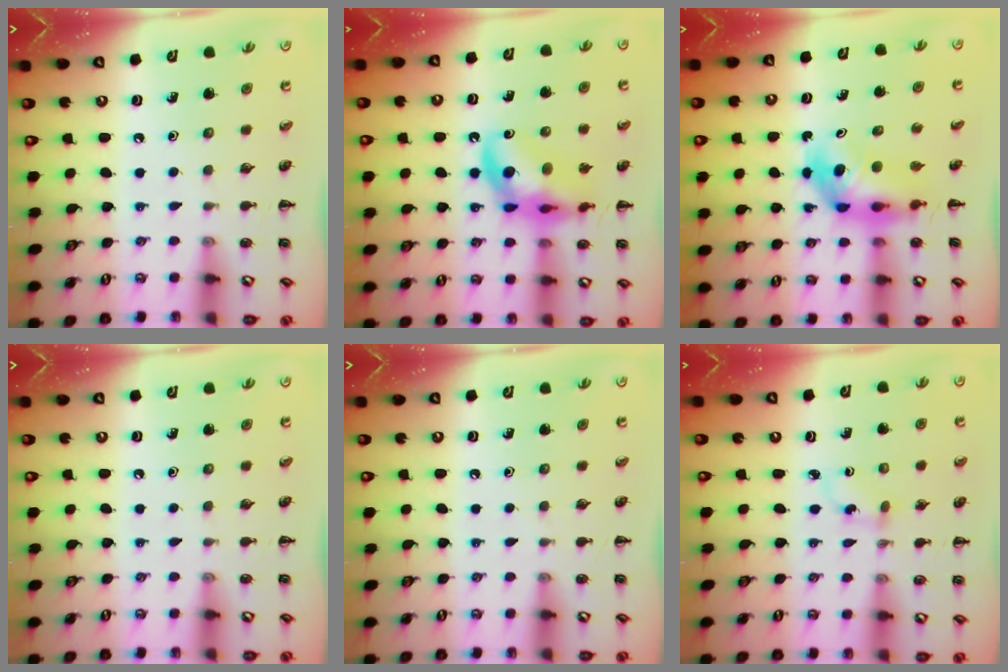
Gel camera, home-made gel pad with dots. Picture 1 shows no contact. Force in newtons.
{"total": 15.5, "press": 15.1, "slide": 3.7}
{"total": 5.5, "press": 5.4, "slide": 1.0}
{"total": 0.0}
{"total": 0.0}
{"total": 1.9, "press": 1.7, "slide": 0.9}